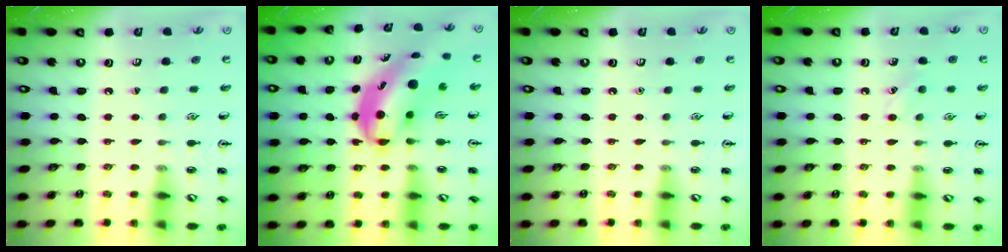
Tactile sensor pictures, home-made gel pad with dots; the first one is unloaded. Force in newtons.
{"total": 7.7, "press": 7.4, "slide": 1.9}
{"total": 0.0}
{"total": 4.9, "press": 4.7, "slide": 1.4}